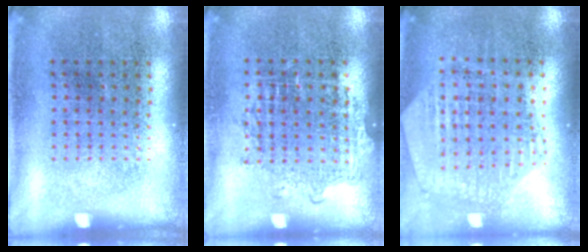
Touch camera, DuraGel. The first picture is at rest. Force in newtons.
{"total": 1.1, "press": 1.0, "slide": 0.4}
{"total": 1.2, "press": 1.2, "slide": 0.2}